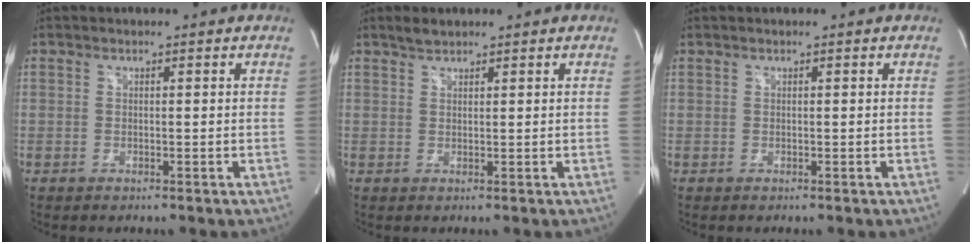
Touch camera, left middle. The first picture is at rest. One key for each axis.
{"total": 1.6, "fx": 1.5, "fy": 0.4, "fz": 0.5, "tx": -0.015, "ty": 0.004, "tz": 0.030}
{"total": 0.0}